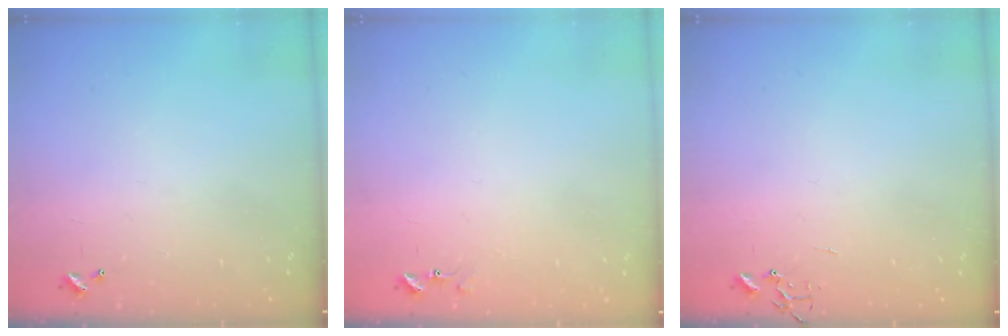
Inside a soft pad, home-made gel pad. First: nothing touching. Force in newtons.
{"total": 6.0, "press": 5.9, "slide": 0.6}
{"total": 0.0}